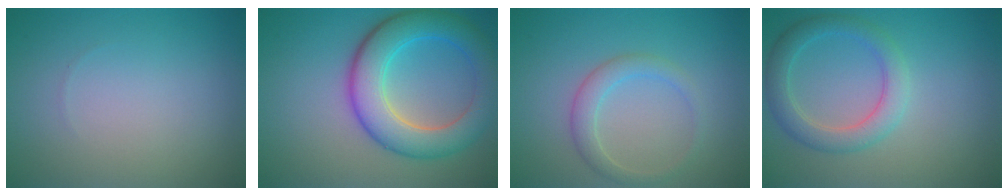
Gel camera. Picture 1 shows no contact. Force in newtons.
{"total": 7.4, "press": 7.4, "slide": 0.4}
{"total": 2.2, "press": 2.2, "slide": 0.1}
{"total": 3.3, "press": 3.3, "slide": 0.2}